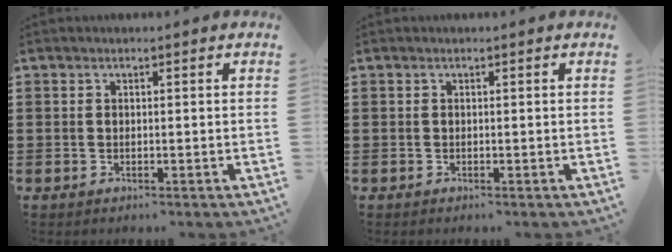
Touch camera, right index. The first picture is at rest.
{"total": 0.0}